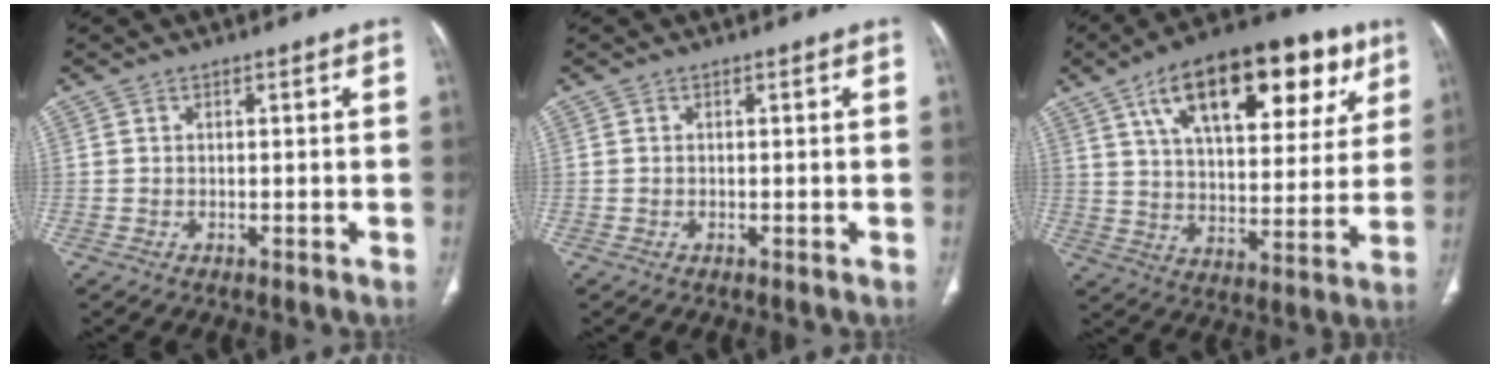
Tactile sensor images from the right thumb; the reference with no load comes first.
{"total": 0.0}
{"total": 26.6, "force": [13.0, 12.4, 19.7], "torque": [-0.261, -0.005, 0.202]}